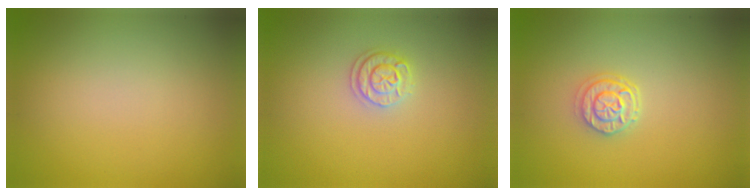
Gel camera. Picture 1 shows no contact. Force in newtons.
{"total": 1.7, "press": 1.7, "slide": 0.3}
{"total": 2.3, "press": 2.0, "slide": 1.1}